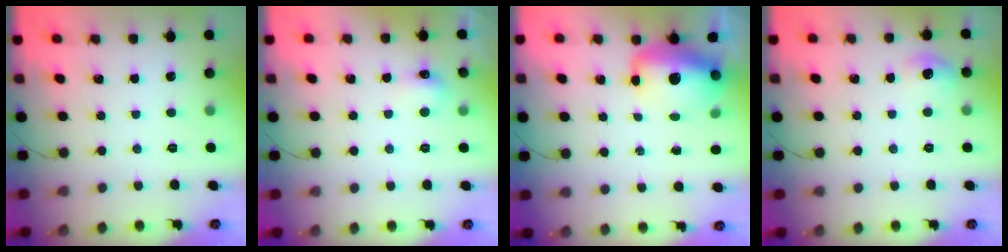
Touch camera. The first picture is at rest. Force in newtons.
{"total": 5.7, "press": 5.6, "slide": 1.5}
{"total": 13.4, "press": 13.1, "slide": 3.2}
{"total": 7.2, "press": 7.0, "slide": 1.7}